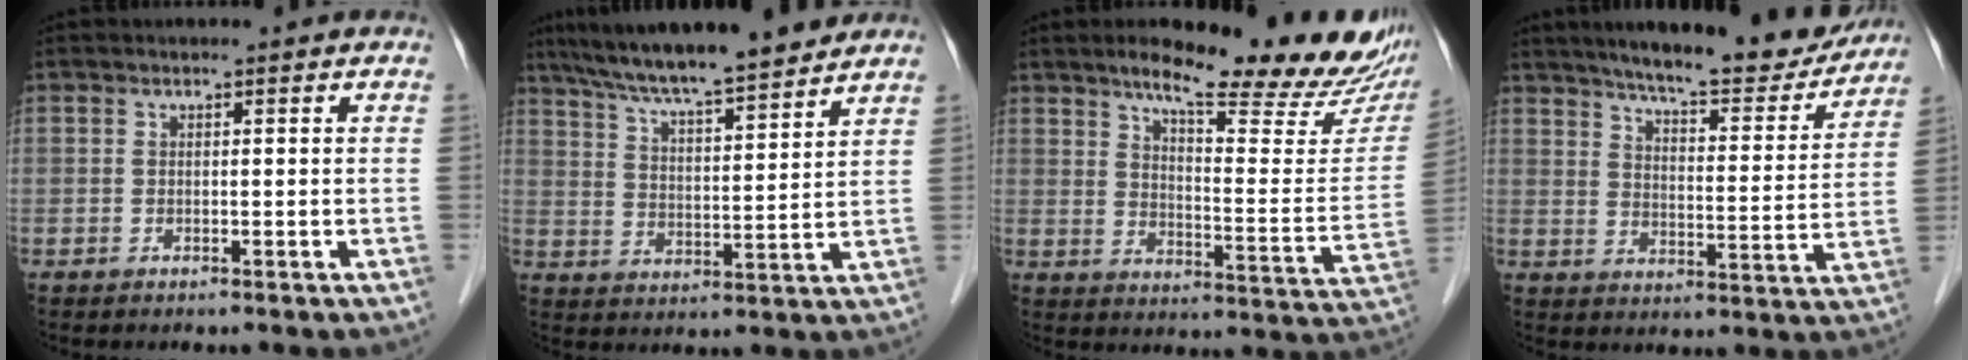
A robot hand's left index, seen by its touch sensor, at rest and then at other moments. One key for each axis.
{"total": 15.9, "fx": 13.6, "fy": 1.2, "fz": 8.1, "tx": -0.133, "ty": 0.021, "tz": 0.217}
{"total": 21.9, "fx": 17.7, "fy": 3.9, "fz": 12.2, "tx": -0.160, "ty": -0.030, "tz": 0.226}
{"total": 18.1, "fx": 15.9, "fy": 2.9, "fz": 8.0, "tx": -0.111, "ty": -0.015, "tz": 0.213}